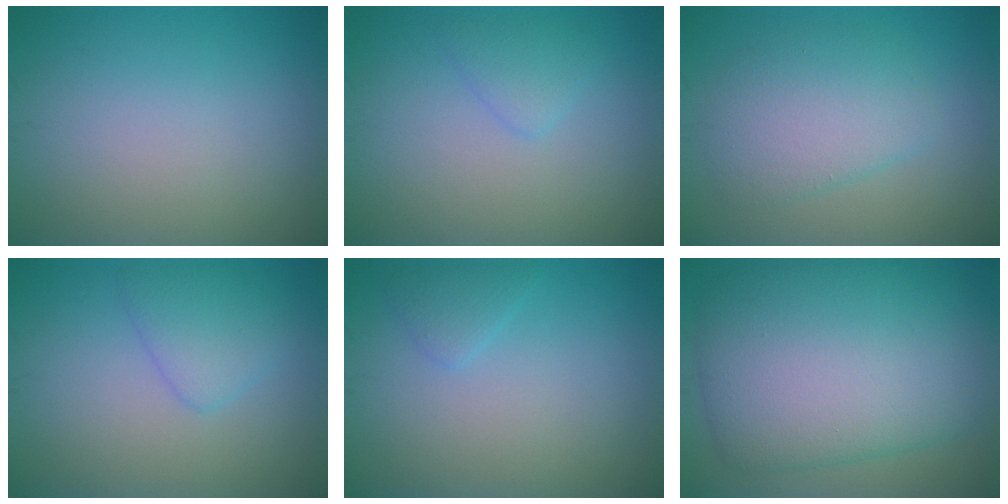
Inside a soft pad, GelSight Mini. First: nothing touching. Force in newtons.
{"total": 1.6, "press": 1.6, "slide": 0.1}
{"total": 4.1, "press": 4.1, "slide": 0.2}
{"total": 2.7, "press": 2.7, "slide": 0.0}
{"total": 1.3, "press": 1.3, "slide": 0.1}
{"total": 12.2, "press": 12.1, "slide": 0.7}